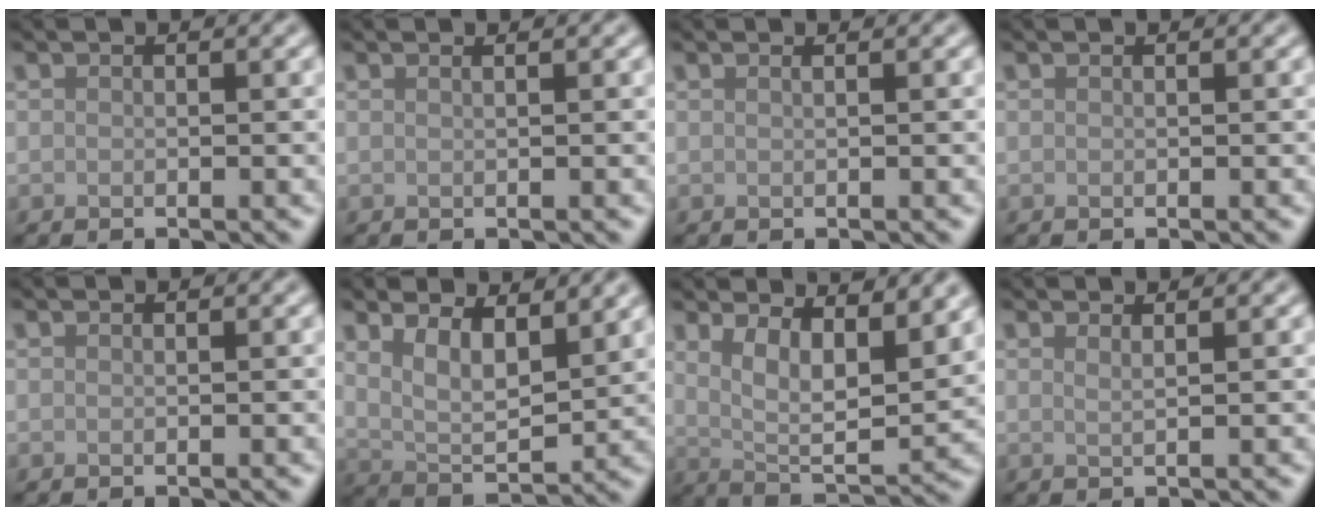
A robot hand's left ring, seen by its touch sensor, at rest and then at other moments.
{"total": 1.0, "force": [0.7, 0.5, 0.6], "torque": [-0.001, -0.003, -0.001]}
{"total": 0.8, "force": [0.5, 0.4, 0.5], "torque": [-0.002, -0.002, 0.001]}
{"total": 0.0}
{"total": 0.0}
{"total": 6.1, "force": [3.1, 2.7, 4.6], "torque": [-0.086, -0.009, 0.057]}
{"total": 8.6, "force": [4.1, 3.2, 6.9], "torque": [-0.112, -0.007, 0.072]}
{"total": 1.4, "force": [0.9, 0.6, 0.9], "torque": [-0.004, 0.000, 0.002]}